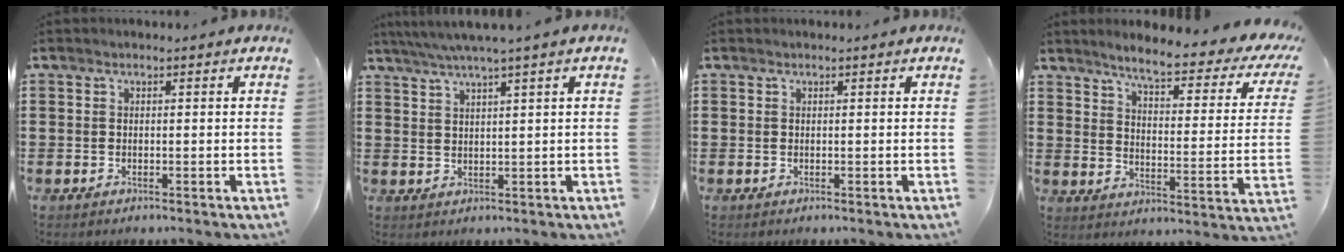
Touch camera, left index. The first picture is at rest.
{"total": 2.9, "force": [2.1, -0.6, 2.0], "torque": [-0.042, -0.005, 0.036]}
{"total": 0.0}
{"total": 5.6, "force": [4.5, 0.2, 3.3], "torque": [-0.078, -0.034, 0.065]}